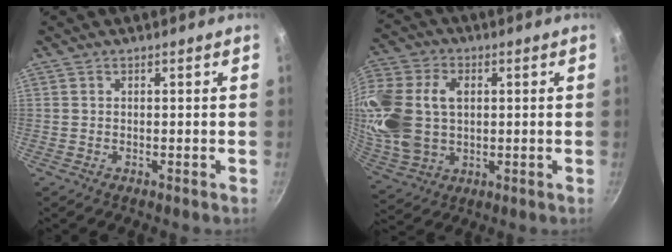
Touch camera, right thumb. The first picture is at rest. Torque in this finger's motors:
{"motor_torque": [1.21, 3.80, 1.49, -0.42, 0.24]}